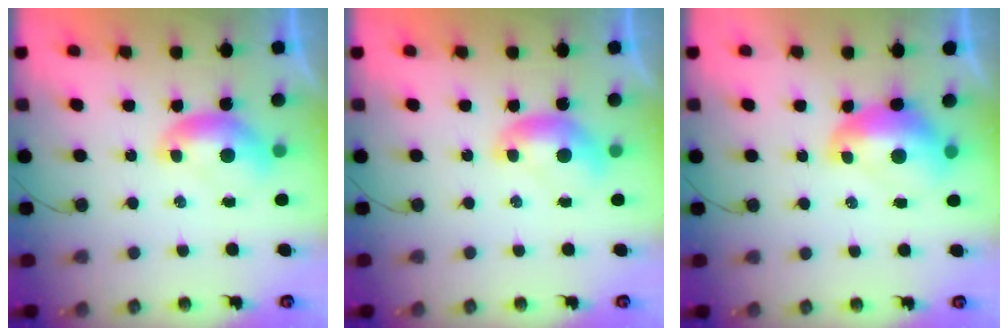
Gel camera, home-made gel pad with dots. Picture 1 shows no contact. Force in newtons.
{"total": 0.0}
{"total": 2.8, "press": 2.7, "slide": 0.7}